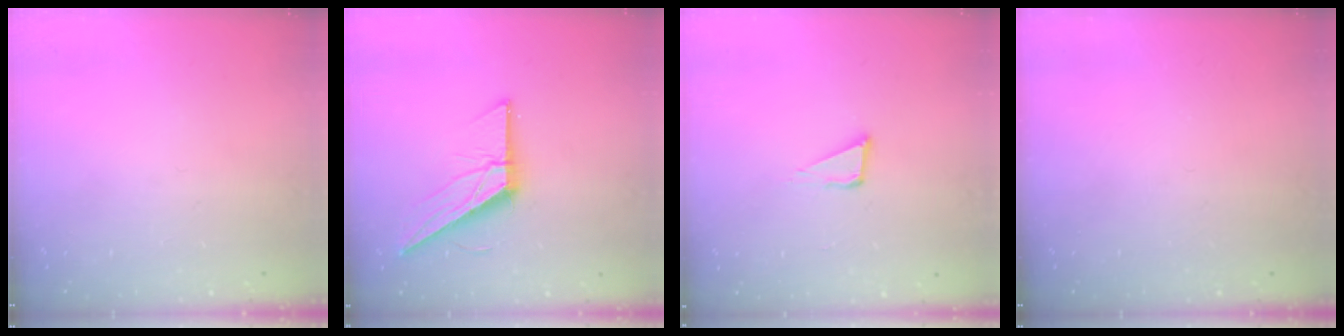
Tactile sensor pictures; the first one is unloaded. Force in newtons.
{"total": 13.8, "press": 13.8, "slide": 0.4}
{"total": 3.8, "press": 3.7, "slide": 0.9}
{"total": 0.0}